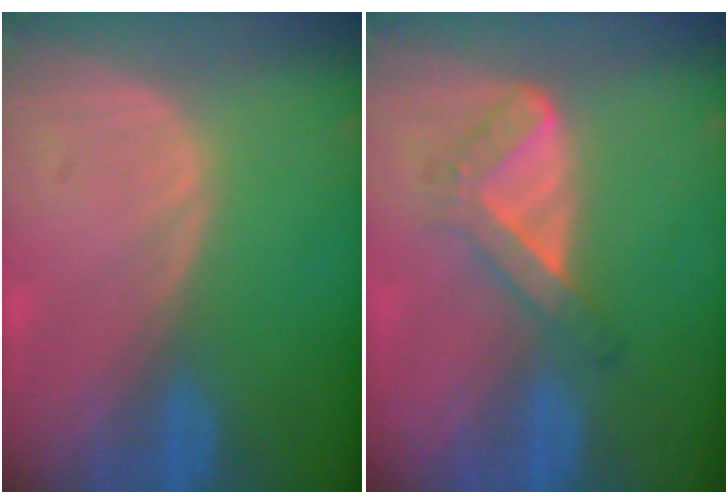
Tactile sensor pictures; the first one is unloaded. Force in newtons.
{"total": 5.3, "press": 4.6, "slide": 2.6}